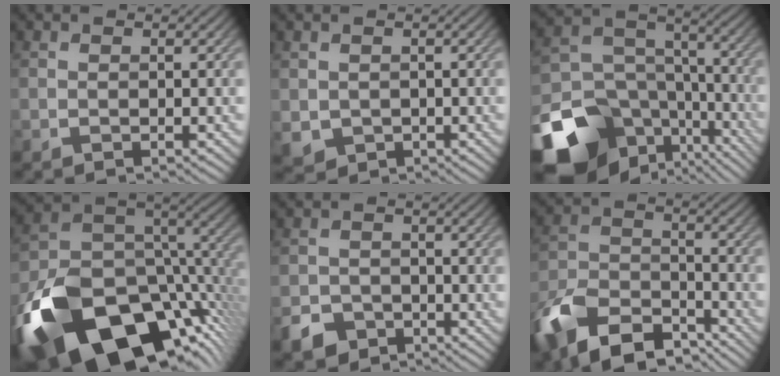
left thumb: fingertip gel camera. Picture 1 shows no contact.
{"total": 2.4, "force": [0.0, 2.3, 0.8], "torque": [-0.034, -0.017, 0.004]}
{"total": 18.8, "force": [-10.7, 12.8, 8.7], "torque": [-0.222, -0.044, -0.145]}
{"total": 20.3, "force": [-9.8, 11.2, 13.8], "torque": [-0.303, -0.049, -0.137]}
{"total": 4.1, "force": [-2.8, 2.7, 1.2], "torque": [-0.027, -0.006, -0.053]}
{"total": 14.4, "force": [-10.2, 7.2, 7.3], "torque": [-0.181, -0.031, -0.185]}